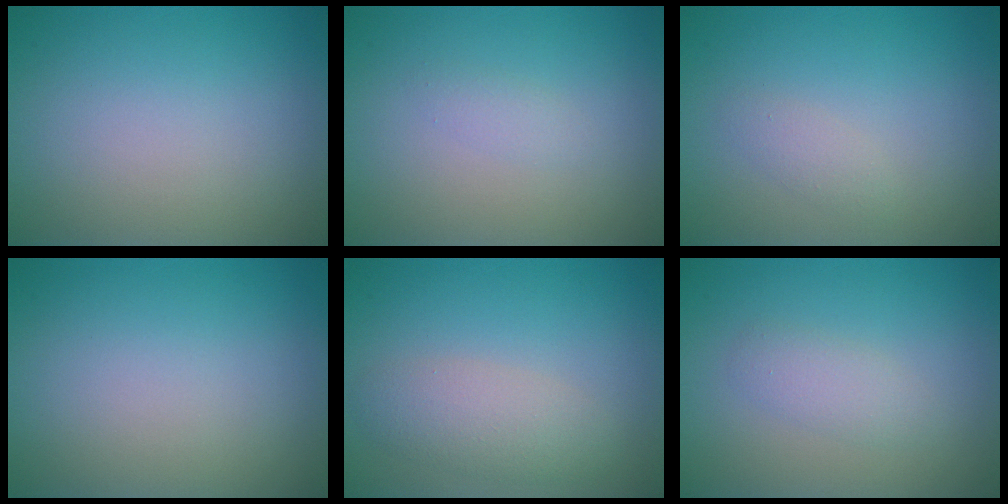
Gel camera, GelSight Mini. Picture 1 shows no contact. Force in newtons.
{"total": 0.8, "press": 0.8, "slide": 0.0}
{"total": 1.1, "press": 1.1, "slide": 0.1}
{"total": 0.0}
{"total": 2.9, "press": 2.9, "slide": 0.2}
{"total": 2.4, "press": 2.4, "slide": 0.2}